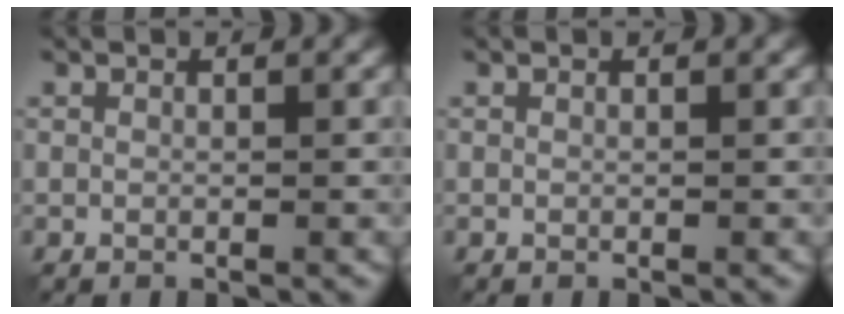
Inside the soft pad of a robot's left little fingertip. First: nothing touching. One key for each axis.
{"total": 0.0}